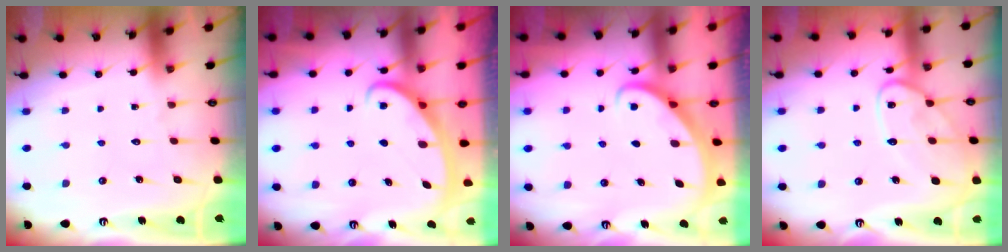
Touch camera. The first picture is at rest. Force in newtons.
{"total": 2.7, "press": 2.7, "slide": 0.4}
{"total": 2.8, "press": 2.8, "slide": 0.2}
{"total": 12.8, "press": 12.7, "slide": 1.2}